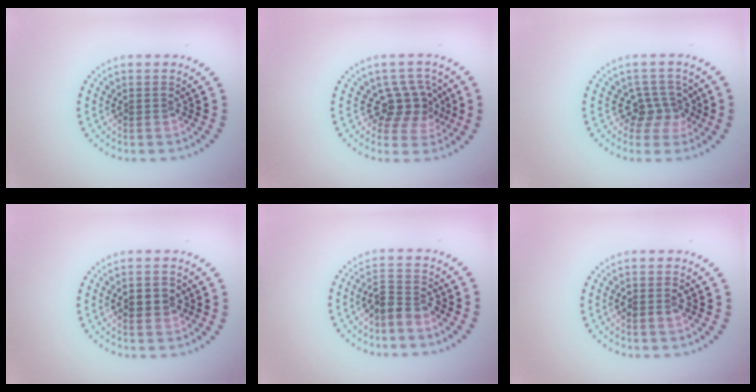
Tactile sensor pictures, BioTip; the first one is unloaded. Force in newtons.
{"total": 3.2, "press": 2.7, "slide": 1.6}
{"total": 2.7, "press": 2.0, "slide": 1.9}
{"total": 2.4, "press": 2.4, "slide": 0.3}
{"total": 2.7, "press": 2.5, "slide": 1.1}
{"total": 1.5, "press": 1.5, "slide": 0.2}